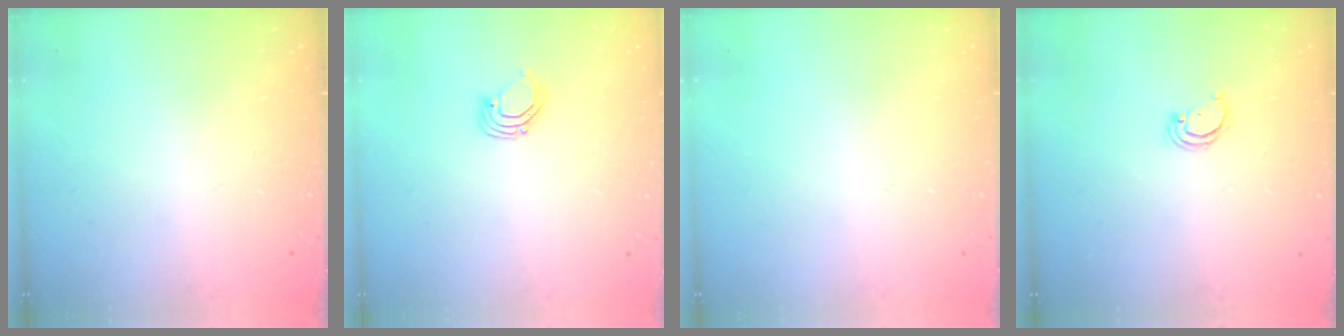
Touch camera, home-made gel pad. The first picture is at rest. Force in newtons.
{"total": 2.9, "press": 2.9, "slide": 0.3}
{"total": 0.0}
{"total": 2.2, "press": 2.2, "slide": 0.2}